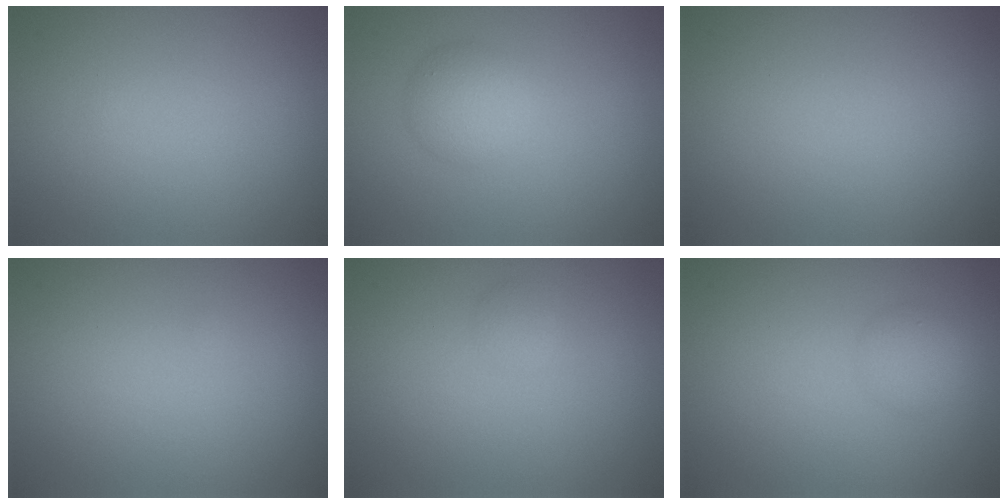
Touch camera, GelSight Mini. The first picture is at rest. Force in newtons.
{"total": 2.6, "press": 2.6, "slide": 0.1}
{"total": 0.0}
{"total": 0.0}
{"total": 0.7, "press": 0.7, "slide": 0.1}
{"total": 1.9, "press": 1.9, "slide": 0.0}